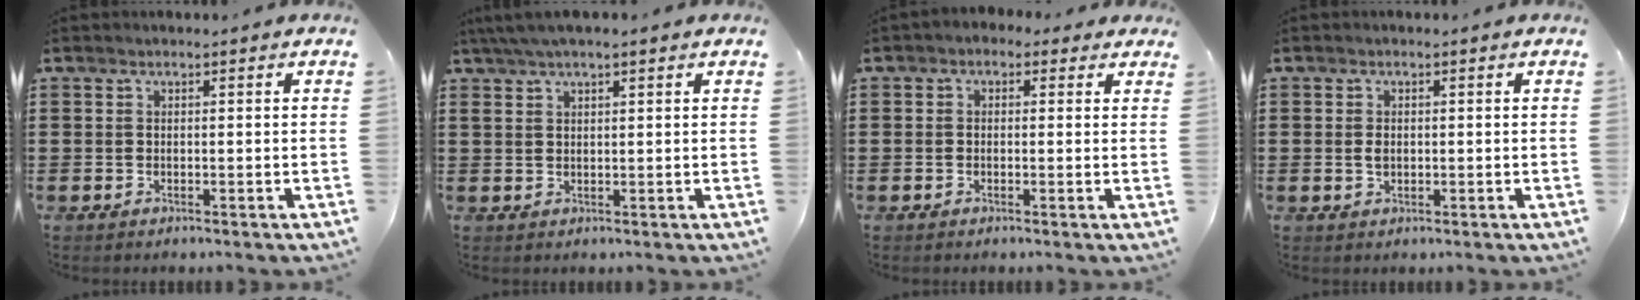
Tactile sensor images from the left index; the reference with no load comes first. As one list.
[{"total": 3.1, "force": [1.8, 0.7, 2.4], "torque": [-0.048, 0.006, 0.034]}, {"total": 1.2, "force": [-0.3, 1.0, 0.6], "torque": [-0.014, 0.006, -0.008]}, {"total": 1.5, "force": [0.0, 1.0, 1.2], "torque": [-0.025, 0.005, -0.001]}]